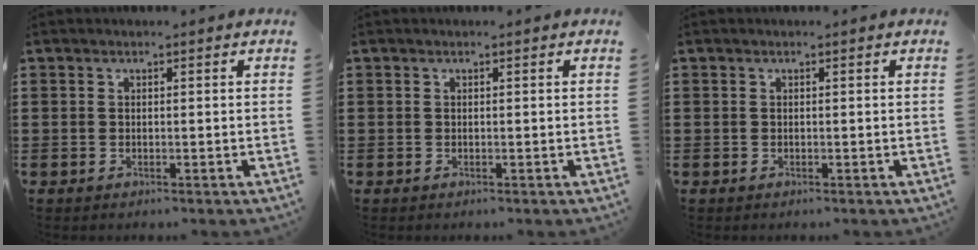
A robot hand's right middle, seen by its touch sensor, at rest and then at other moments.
{"total": 0.0}
{"total": 0.0}